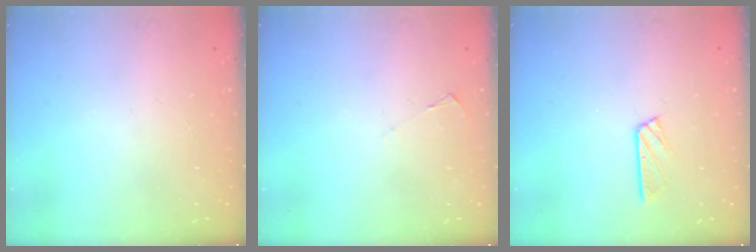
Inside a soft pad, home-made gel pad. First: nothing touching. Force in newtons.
{"total": 1.7, "press": 1.7, "slide": 0.3}
{"total": 4.4, "press": 4.4, "slide": 0.4}